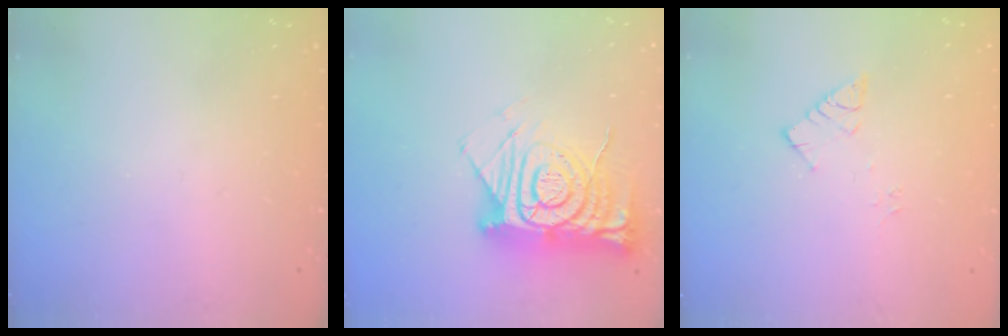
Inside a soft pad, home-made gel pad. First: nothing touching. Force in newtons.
{"total": 16.4, "press": 16.4, "slide": 1.4}
{"total": 6.0, "press": 6.0, "slide": 0.3}